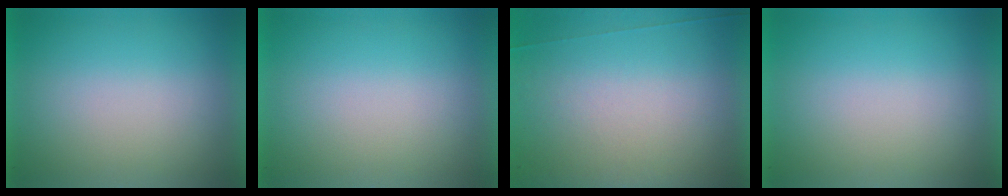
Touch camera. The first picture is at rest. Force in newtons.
{"total": 0.0}
{"total": 7.1}
{"total": 0.0}